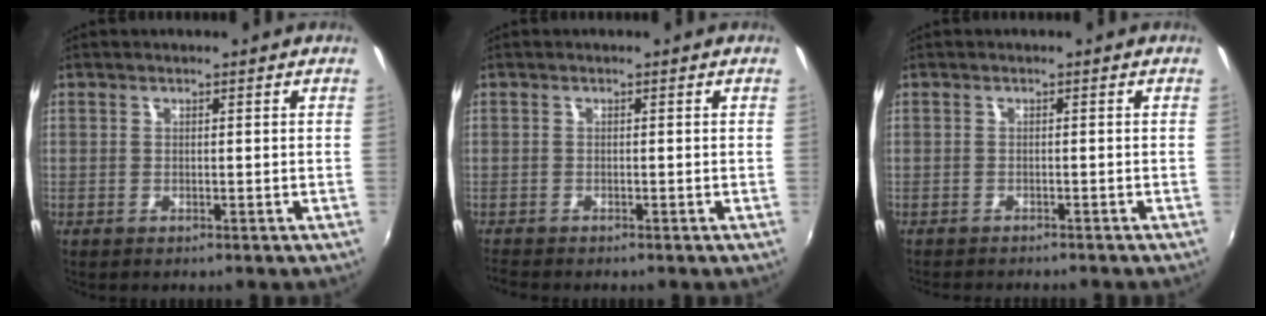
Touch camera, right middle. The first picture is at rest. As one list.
[{"total": 2.0, "force": [-1.9, 0.2, 0.5], "torque": [-0.014, -0.015, -0.038]}, {"total": 3.5, "force": [-3.3, 0.6, 1.1], "torque": [-0.029, -0.015, -0.053]}]